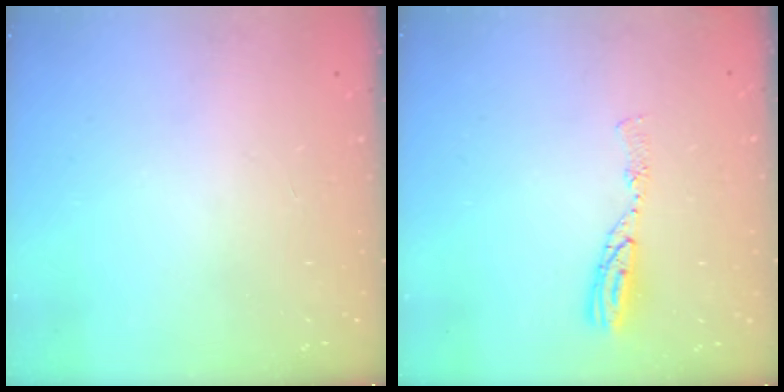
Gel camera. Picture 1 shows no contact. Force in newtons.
{"total": 6.8, "press": 6.8, "slide": 0.6}